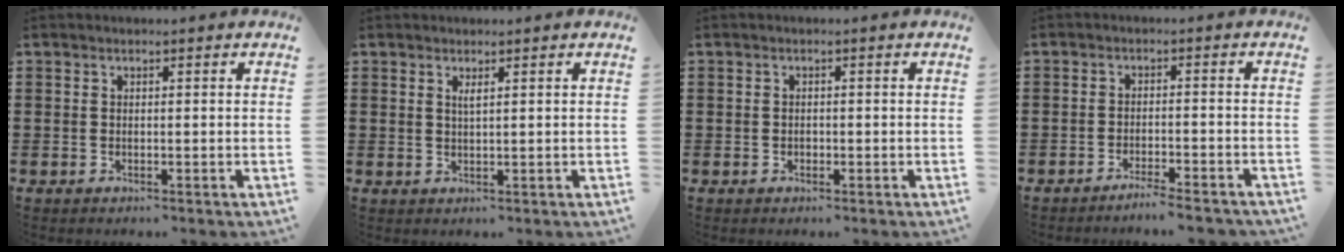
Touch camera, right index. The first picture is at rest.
{"total": 1.0, "force": [0.6, 0.1, 0.8], "torque": [-0.016, 0.001, 0.011]}
{"total": 0.6, "force": [-0.2, 0.5, 0.3], "torque": [-0.008, 0.001, -0.005]}
{"total": 3.0, "force": [-2.9, -0.2, 1.0], "torque": [-0.018, 0.000, -0.056]}